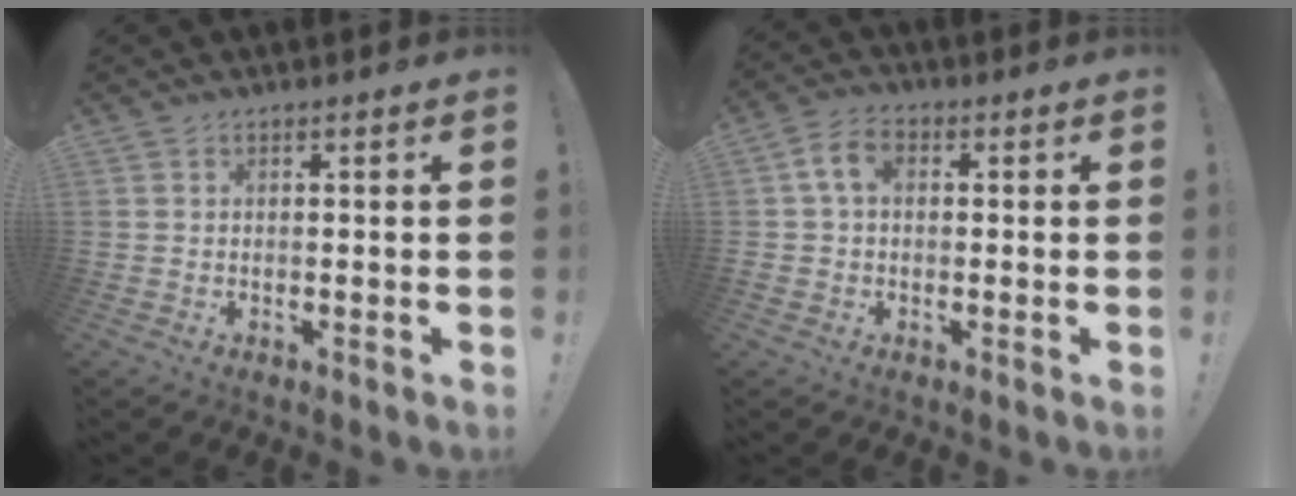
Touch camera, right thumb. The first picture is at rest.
{"total": 6.7, "force": [1.2, 4.6, 4.8], "torque": [-0.097, 0.015, 0.026]}